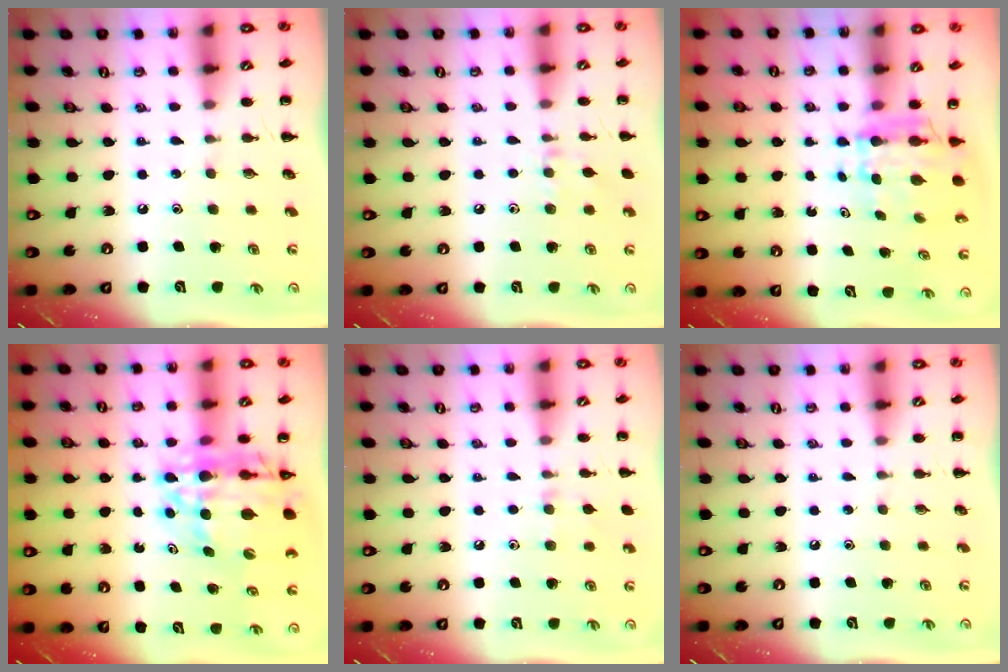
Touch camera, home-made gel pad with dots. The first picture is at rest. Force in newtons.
{"total": 6.6, "press": 6.3, "slide": 2.0}
{"total": 6.7, "press": 6.6, "slide": 1.0}
{"total": 15.1, "press": 14.5, "slide": 4.2}
{"total": 6.1, "press": 5.7, "slide": 2.2}
{"total": 0.0}